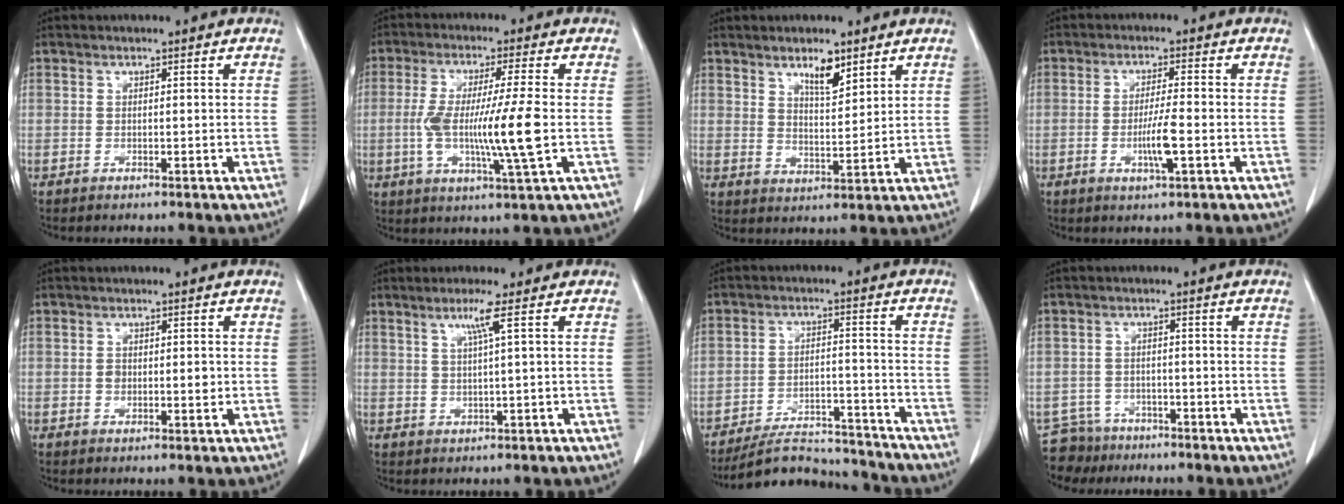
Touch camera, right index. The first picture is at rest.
{"total": 12.1, "force": [-1.4, 0.2, 12.0], "torque": [-0.230, -0.008, -0.027]}
{"total": 5.5, "force": [3.7, 1.7, 3.7], "torque": [-0.066, -0.005, 0.066]}
{"total": 5.2, "force": [-1.5, 0.2, 5.0], "torque": [-0.095, -0.008, -0.027]}
{"total": 3.1, "force": [-0.1, 1.8, 2.4], "torque": [-0.042, 0.002, 0.002]}
{"total": 3.6, "force": [1.6, -0.9, 3.2], "torque": [-0.064, -0.005, 0.031]}
{"total": 11.9, "force": [-11.5, 2.7, 1.7], "torque": [-0.016, 0.018, -0.176]}
{"total": 5.7, "force": [-4.5, 3.5, -0.7], "torque": [0.017, 0.005, -0.078]}